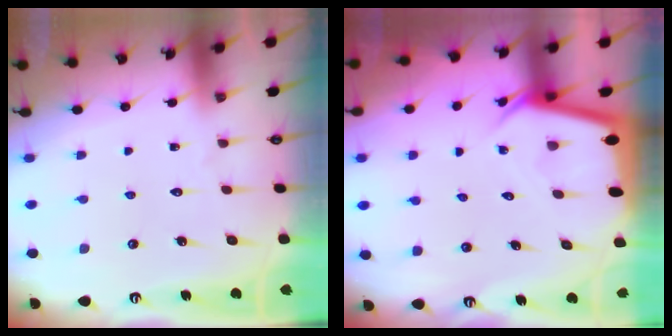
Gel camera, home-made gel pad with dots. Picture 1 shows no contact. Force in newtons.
{"total": 3.5, "press": 3.5, "slide": 0.4}